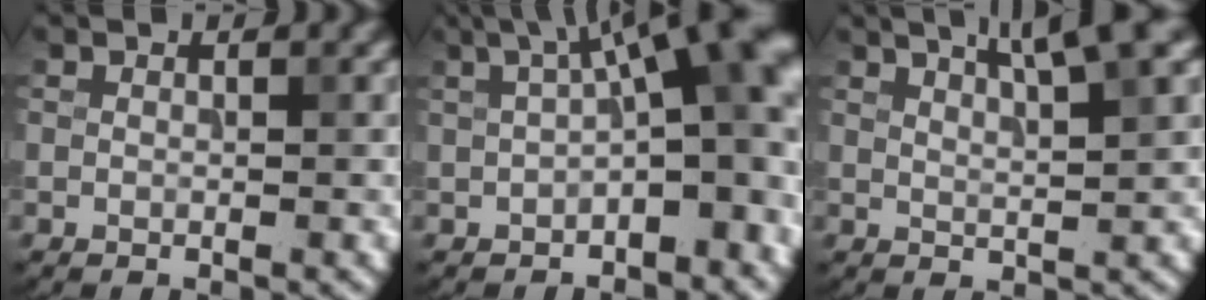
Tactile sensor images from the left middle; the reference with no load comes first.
{"total": 11.7, "force": [1.3, 4.7, 10.6], "torque": [-0.124, 0.024, 0.012]}
{"total": 5.3, "force": [3.3, 0.9, 4.0], "torque": [-0.051, 0.015, 0.049]}